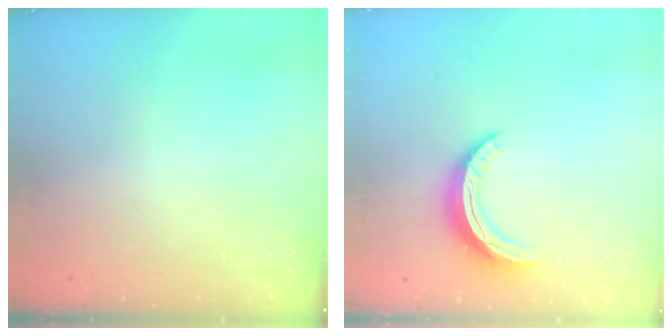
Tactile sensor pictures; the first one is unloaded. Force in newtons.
{"total": 9.4, "press": 9.4, "slide": 0.7}